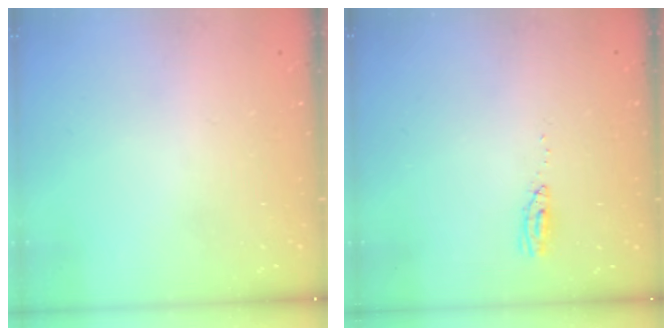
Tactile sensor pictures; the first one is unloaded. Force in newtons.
{"total": 3.6, "press": 3.4, "slide": 1.3}